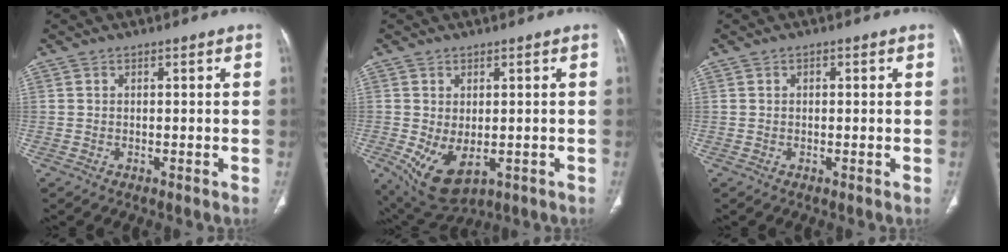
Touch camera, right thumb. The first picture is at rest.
{"total": 8.9, "force": [-2.0, 5.1, 7.0], "torque": [-0.122, -0.007, -0.011]}
{"total": 0.8, "force": [0.3, 0.6, 0.5], "torque": [-0.006, 0.003, 0.004]}